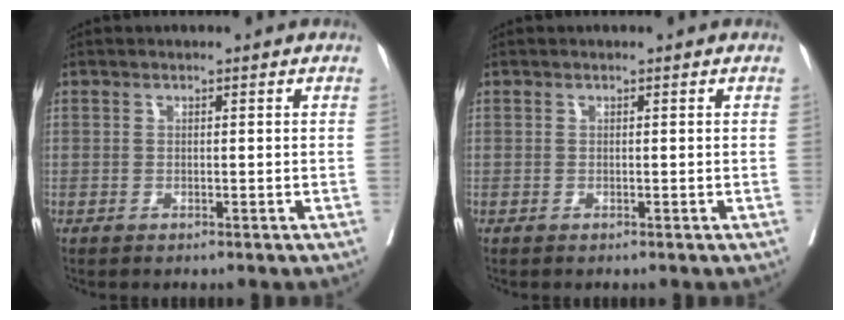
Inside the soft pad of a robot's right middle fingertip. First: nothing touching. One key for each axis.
{"total": 0.0}